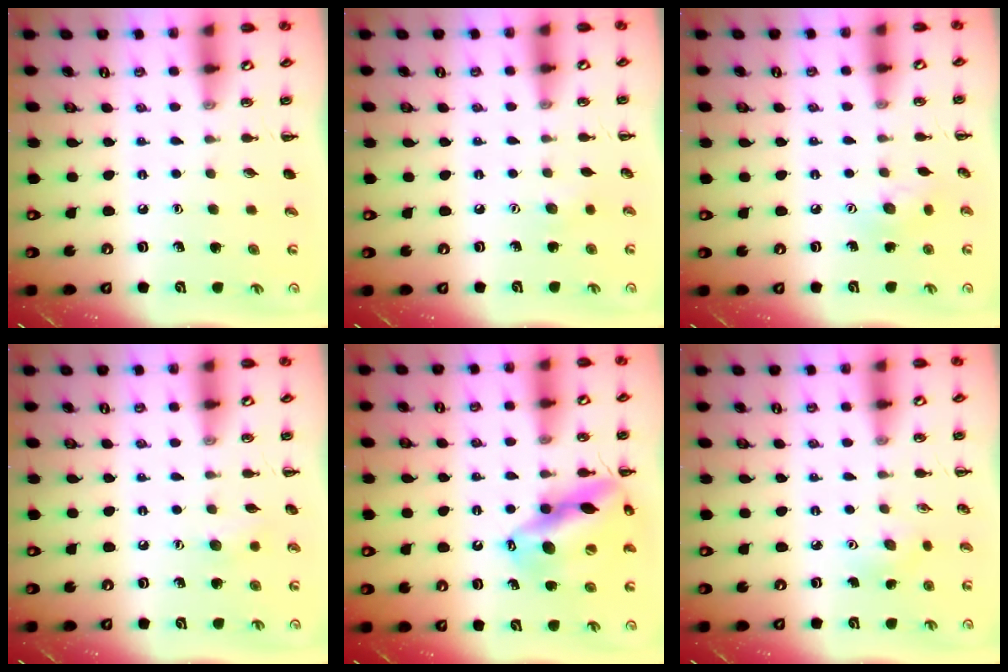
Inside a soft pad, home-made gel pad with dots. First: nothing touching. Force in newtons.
{"total": 2.9, "press": 2.8, "slide": 0.7}
{"total": 6.9, "press": 6.8, "slide": 1.3}
{"total": 4.9, "press": 4.8, "slide": 1.1}
{"total": 16.8, "press": 16.6, "slide": 2.8}
{"total": 3.8, "press": 3.7, "slide": 1.0}